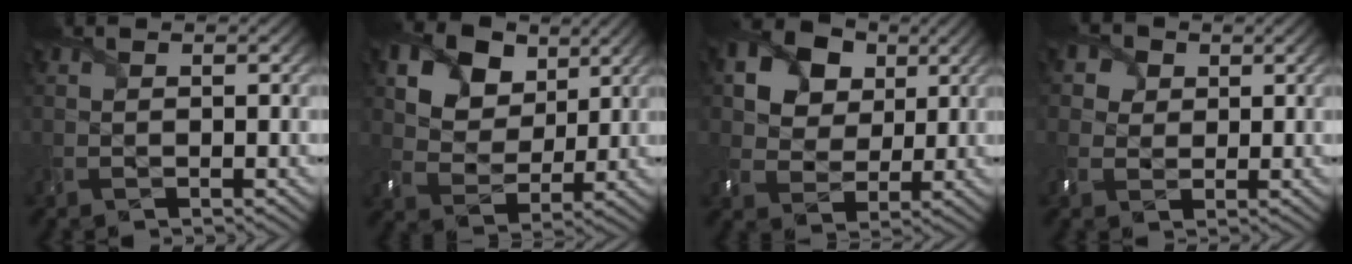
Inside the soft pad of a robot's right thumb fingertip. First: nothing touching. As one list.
[{"total": 12.4, "force": [6.8, 8.5, 5.8], "torque": [-0.175, -0.003, 0.141]}, {"total": 12.6, "force": [5.7, 9.4, 6.2], "torque": [-0.165, 0.021, 0.105]}, {"total": 3.6, "force": [1.4, 3.1, 1.1], "torque": [-0.036, 0.003, 0.023]}]